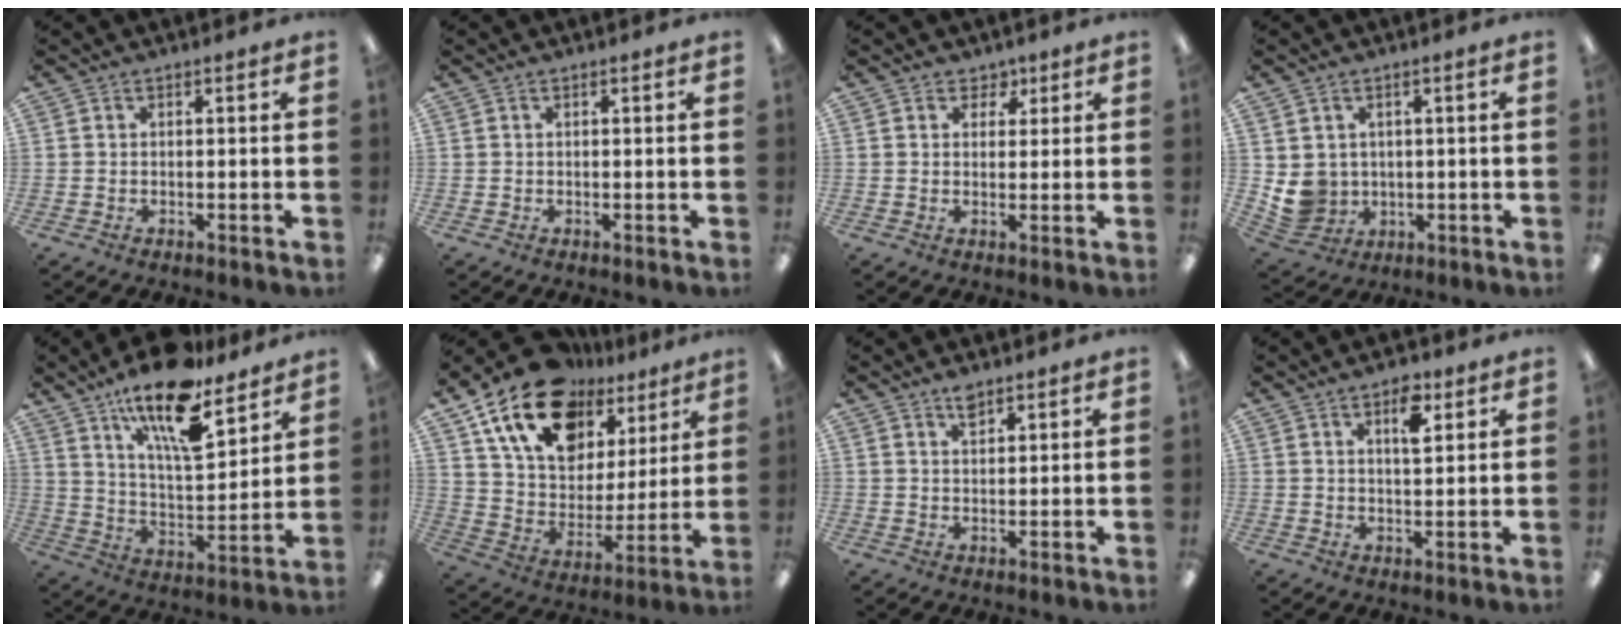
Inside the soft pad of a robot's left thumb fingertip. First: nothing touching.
{"total": 0.0}
{"total": 3.5, "force": [1.8, 2.9, 0.7], "torque": [0.003, -0.004, 0.029]}
{"total": 6.4, "force": [1.4, 6.1, 1.6], "torque": [-0.059, -0.007, 0.033]}
{"total": 18.3, "force": [13.3, 5.6, 11.3], "torque": [-0.193, -0.079, 0.223]}
{"total": 20.1, "force": [13.2, 11.8, 9.5], "torque": [-0.177, -0.070, 0.243]}
{"total": 3.1, "force": [2.3, 1.3, 1.6], "torque": [-0.020, -0.006, 0.039]}
{"total": 5.9, "force": [3.3, 2.5, 4.2], "torque": [-0.053, -0.009, 0.049]}